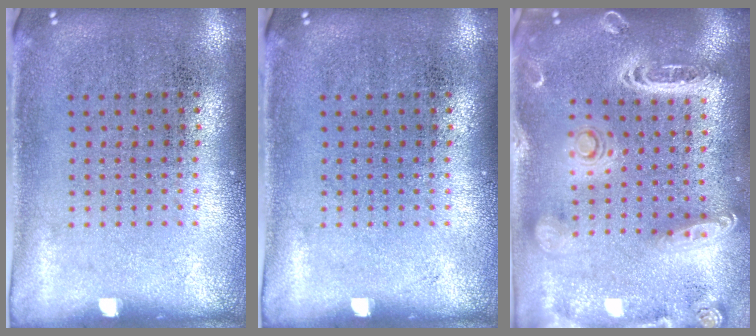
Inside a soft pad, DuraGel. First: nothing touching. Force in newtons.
{"total": 0.0}
{"total": 2.8, "press": 2.4, "slide": 1.4}